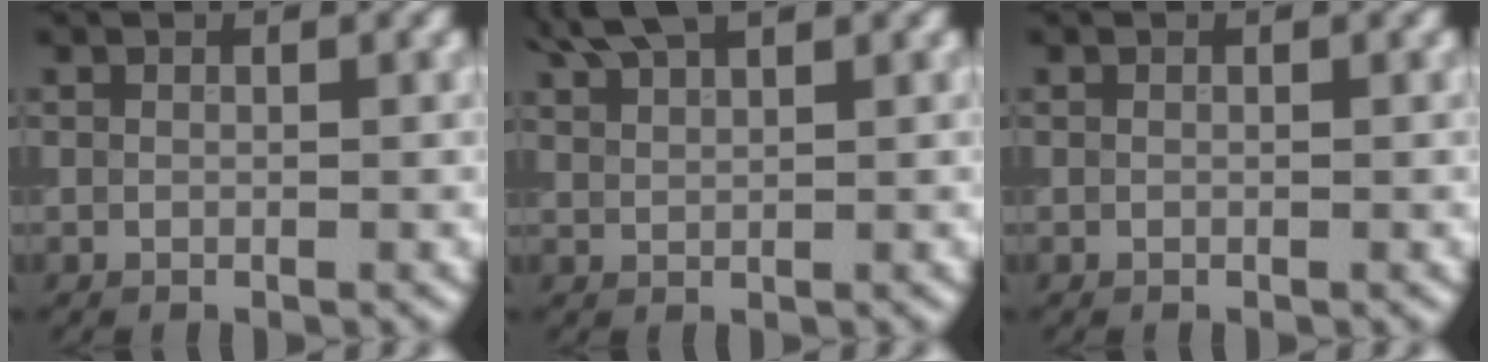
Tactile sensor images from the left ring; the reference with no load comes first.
{"total": 3.9, "force": [3.2, 0.9, 2.1], "torque": [-0.036, 0.011, 0.053]}
{"total": 0.0}